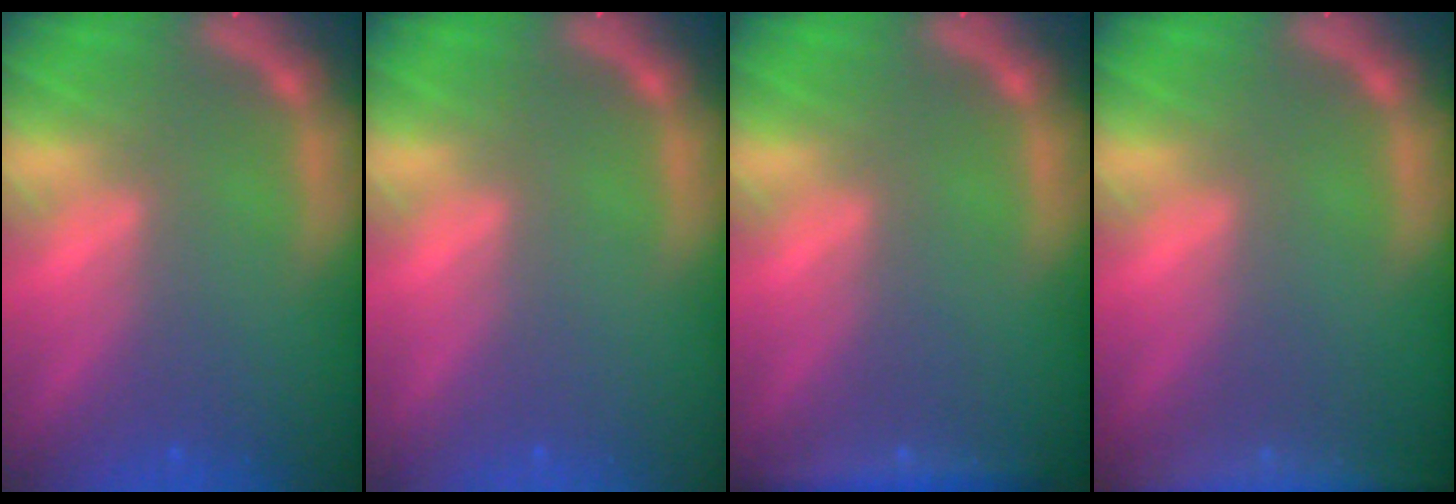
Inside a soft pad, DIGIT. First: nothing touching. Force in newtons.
{"total": 0.0}
{"total": 3.0}
{"total": 6.9}